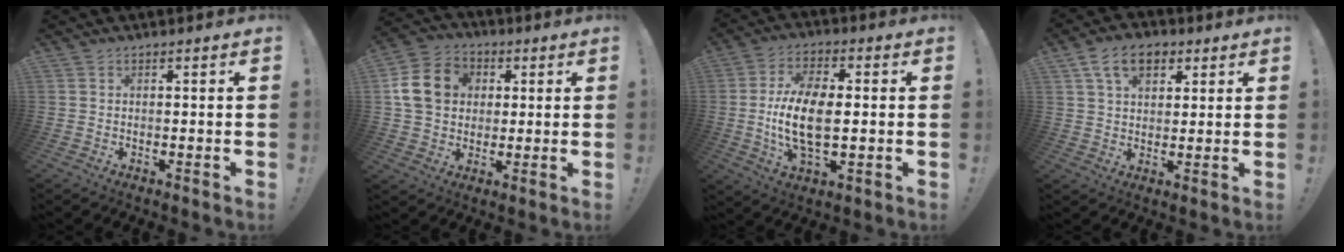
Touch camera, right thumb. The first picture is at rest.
{"total": 14.2, "force": [2.8, 11.9, 7.3], "torque": [-0.126, 0.009, 0.062]}
{"total": 16.1, "force": [-1.1, 8.2, 13.8], "torque": [-0.267, -0.004, -0.027]}
{"total": 10.3, "force": [4.7, 6.7, 6.3], "torque": [-0.094, 0.000, 0.088]}